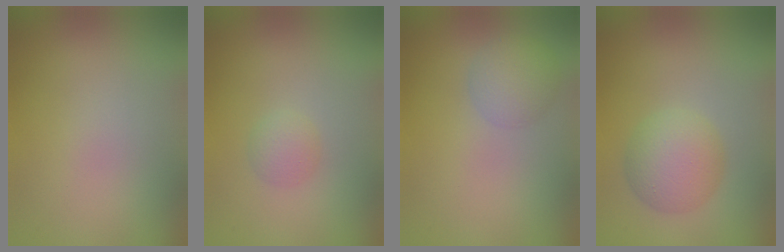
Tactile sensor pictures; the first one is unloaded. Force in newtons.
{"total": 1.3, "press": 1.3, "slide": 0.1}
{"total": 2.1, "press": 2.1, "slide": 0.2}
{"total": 4.4, "press": 4.4, "slide": 0.1}